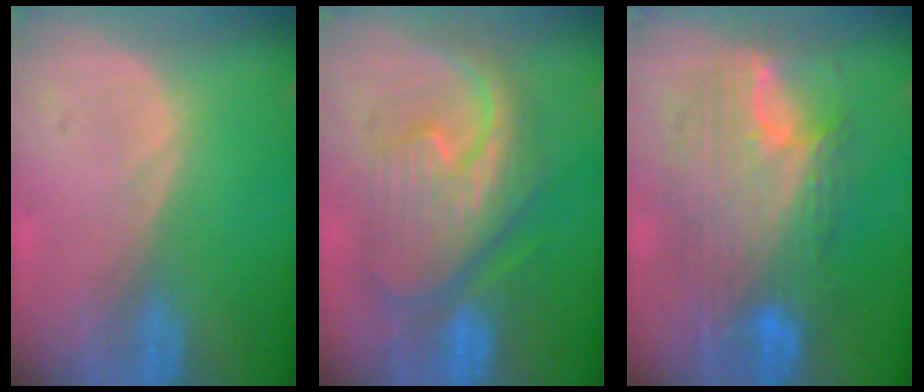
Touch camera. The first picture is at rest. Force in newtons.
{"total": 10.7, "press": 10.7, "slide": 0.9}
{"total": 11.5, "press": 11.5, "slide": 1.1}